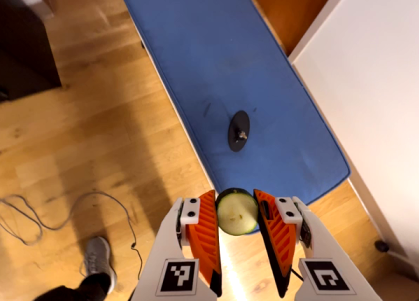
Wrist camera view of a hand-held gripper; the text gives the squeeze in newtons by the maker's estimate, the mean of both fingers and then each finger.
{"total": 7.2, "left": 6.9, "right": 7.4}